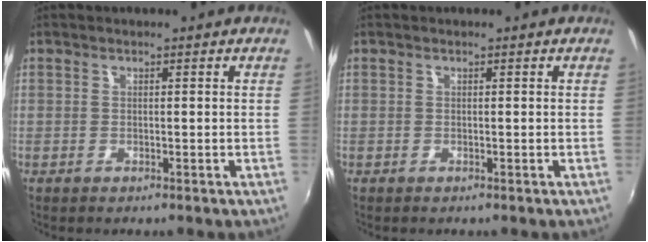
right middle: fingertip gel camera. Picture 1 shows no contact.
{"total": 0.0}